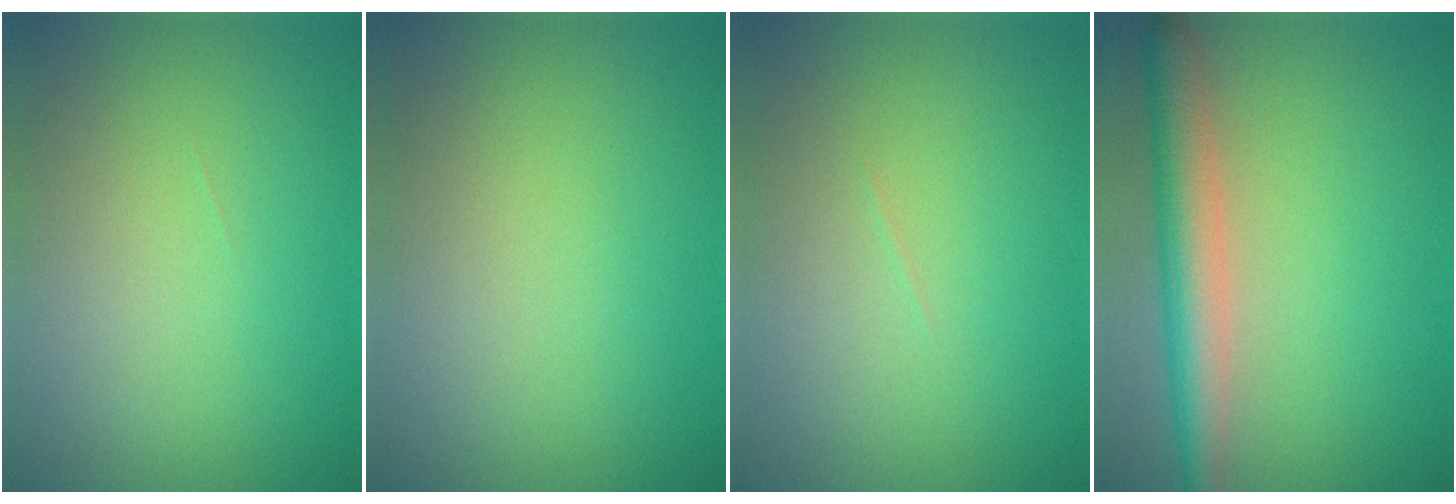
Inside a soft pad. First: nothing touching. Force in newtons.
{"total": 0.0}
{"total": 0.0}
{"total": 4.9, "press": 4.9, "slide": 0.3}